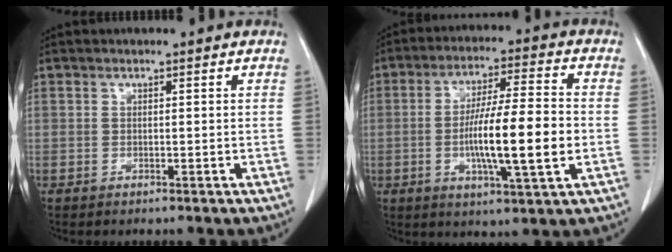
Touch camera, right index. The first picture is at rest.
{"total": 13.4, "force": [-2.3, 1.2, 13.2], "torque": [-0.234, -0.003, -0.041]}